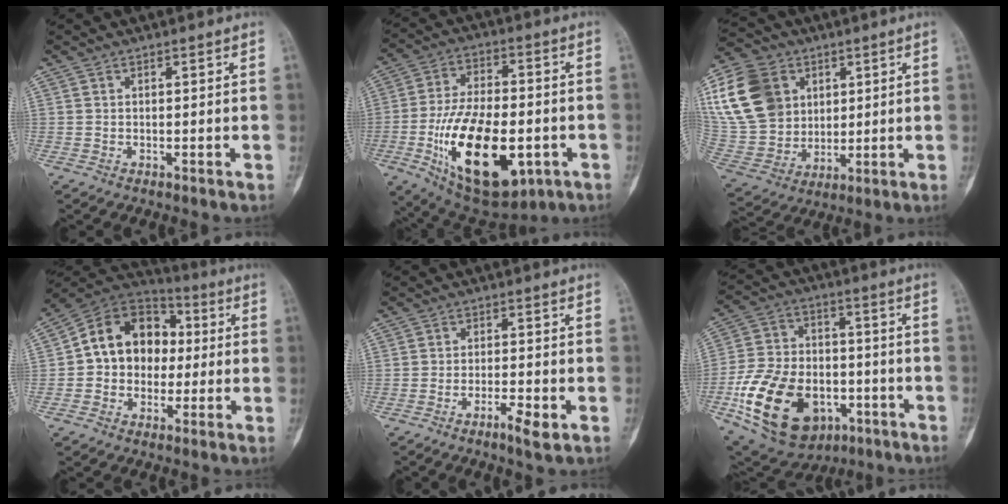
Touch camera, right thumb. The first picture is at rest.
{"total": 23.5, "force": [-6.6, 11.8, 19.2], "torque": [-0.319, 0.009, -0.089]}
{"total": 20.3, "force": [6.5, 15.9, 10.8], "torque": [-0.213, 0.004, 0.132]}
{"total": 15.6, "force": [0.8, 12.3, 9.5], "torque": [-0.110, 0.037, 0.005]}
{"total": 4.1, "force": [-2.1, 0.7, 3.5], "torque": [-0.064, 0.006, -0.039]}
{"total": 23.0, "force": [-8.1, 15.1, 15.3], "torque": [-0.270, 0.027, -0.122]}